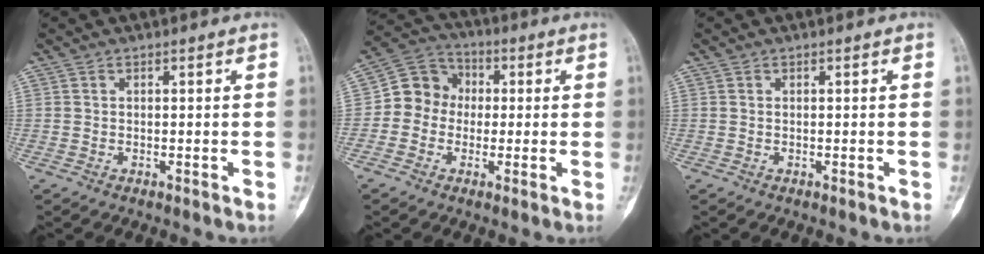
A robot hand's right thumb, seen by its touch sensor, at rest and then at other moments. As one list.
[{"total": 9.0, "force": [-0.2, 8.1, 3.9], "torque": [-0.036, 0.030, -0.022]}, {"total": 0.0}]